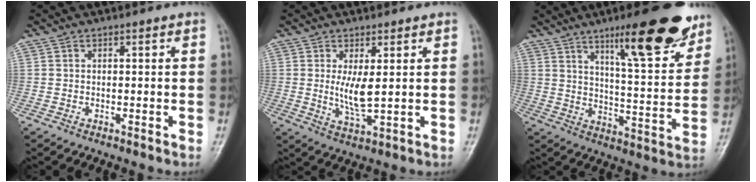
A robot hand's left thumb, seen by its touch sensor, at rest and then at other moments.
{"total": 5.0, "force": [0.8, 1.5, 4.7], "torque": [-0.092, -0.020, 0.022]}
{"total": 18.7, "force": [11.9, 4.3, 13.8], "torque": [-0.159, -0.062, 0.180]}